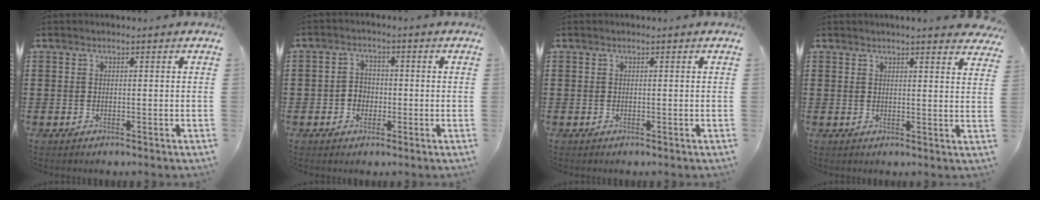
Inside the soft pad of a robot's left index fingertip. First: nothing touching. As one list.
[{"total": 2.7, "force": [-1.1, 2.3, 0.8], "torque": [-0.024, 0.006, -0.025]}, {"total": 0.0}, {"total": 2.7, "force": [2.6, -0.4, 0.7], "torque": [-0.015, -0.011, 0.047]}]